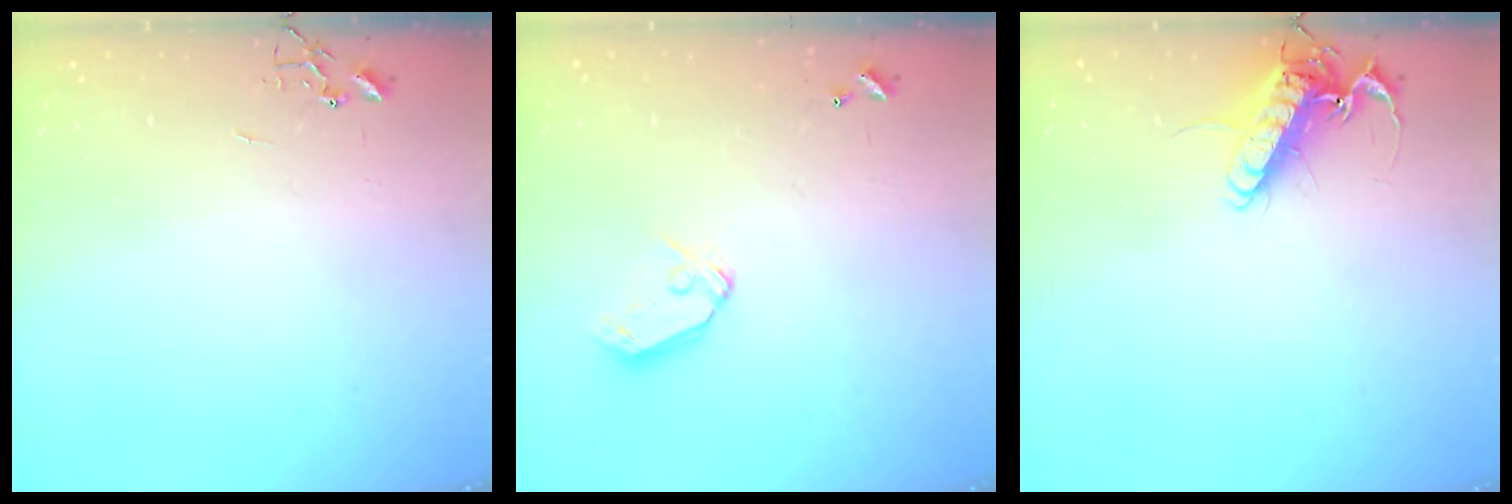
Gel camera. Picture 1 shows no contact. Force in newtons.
{"total": 8.0, "press": 8.0, "slide": 1.0}
{"total": 13.7, "press": 13.5, "slide": 2.3}